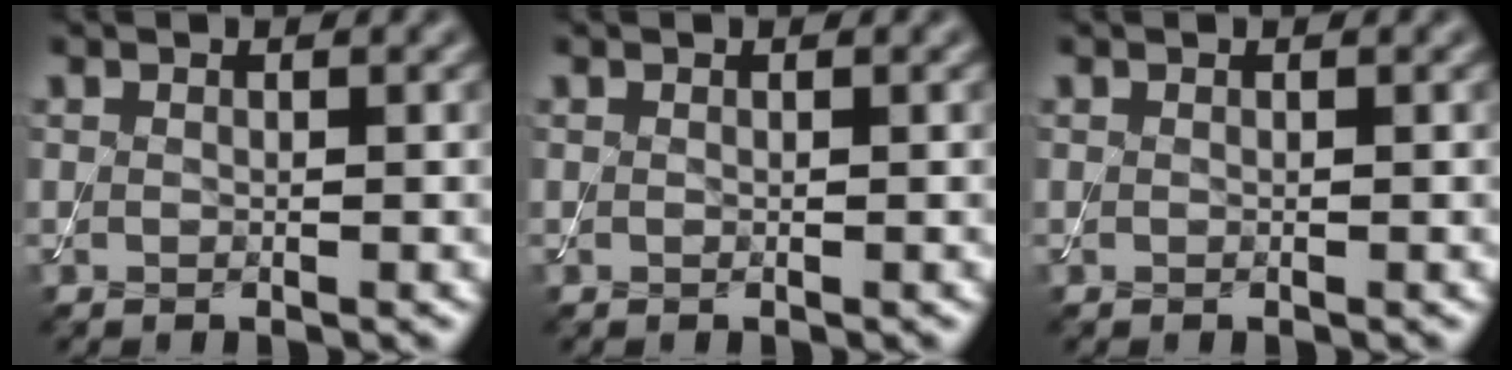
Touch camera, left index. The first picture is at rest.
{"total": 0.0}
{"total": 0.0}